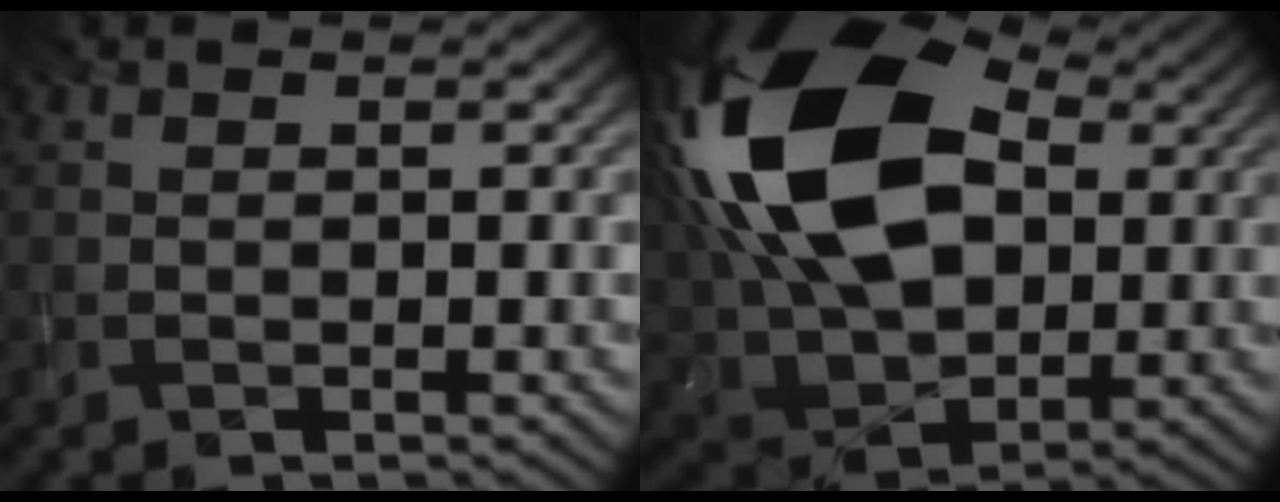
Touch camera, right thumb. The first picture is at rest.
{"total": 21.1, "force": [5.4, 13.3, 15.5], "torque": [-0.342, 0.033, 0.083]}